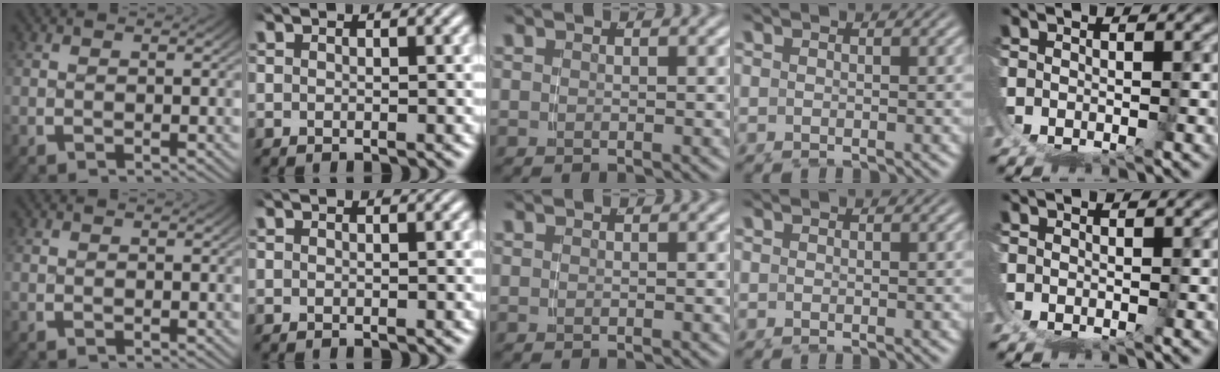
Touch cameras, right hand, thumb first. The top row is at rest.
{}